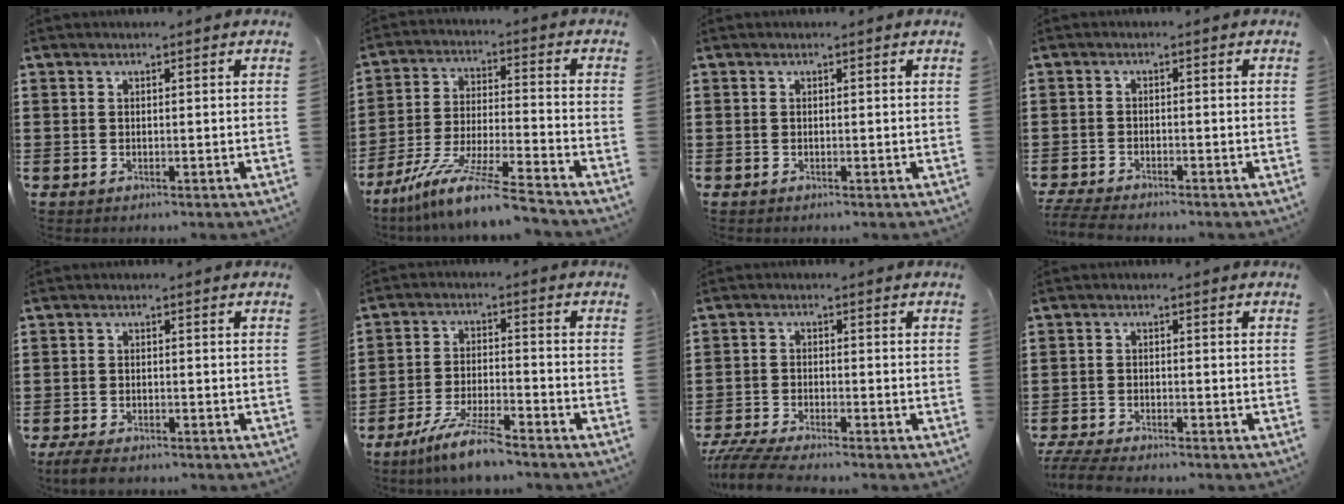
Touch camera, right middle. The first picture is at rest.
{"total": 10.7, "force": [-9.1, -0.5, 5.7], "torque": [-0.112, -0.001, -0.181]}
{"total": 0.0}
{"total": 2.9, "force": [-2.8, 0.2, 0.8], "torque": [-0.028, -0.006, -0.062]}
{"total": 2.4, "force": [-2.2, 0.5, 1.0], "torque": [-0.025, 0.000, -0.046]}
{"total": 7.3, "force": [-6.1, 0.3, 4.0], "torque": [-0.088, -0.013, -0.117]}
{"total": 4.2, "force": [-3.9, 0.1, 1.5], "torque": [-0.046, -0.015, -0.082]}
{"total": 3.6, "force": [-3.4, 0.2, 1.1], "torque": [-0.038, -0.011, -0.074]}